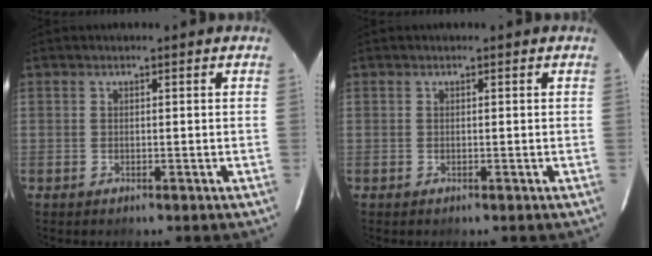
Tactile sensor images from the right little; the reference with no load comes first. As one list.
[{"total": 0.0}]